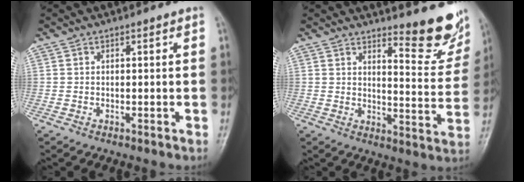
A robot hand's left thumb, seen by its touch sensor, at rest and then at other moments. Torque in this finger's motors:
{"motor_torque": [0.26, 0.02, 0.29, -0.13, 0.08]}